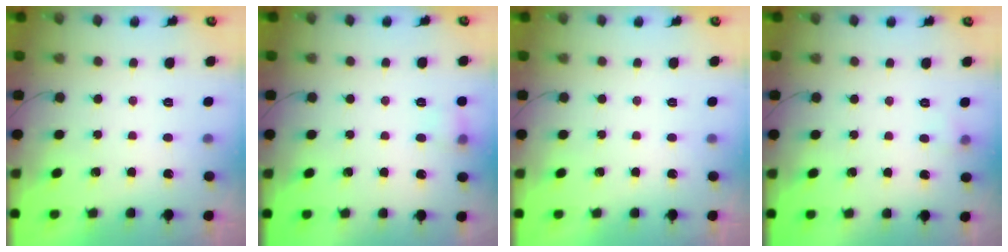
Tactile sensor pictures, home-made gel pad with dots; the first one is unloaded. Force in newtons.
{"total": 6.4, "press": 6.1, "slide": 1.9}
{"total": 0.0}
{"total": 4.2, "press": 3.9, "slide": 1.5}